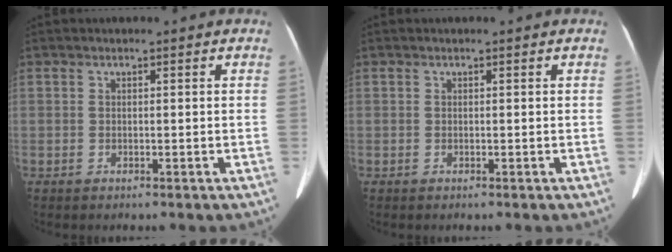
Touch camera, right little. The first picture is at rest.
{"total": 0.0}